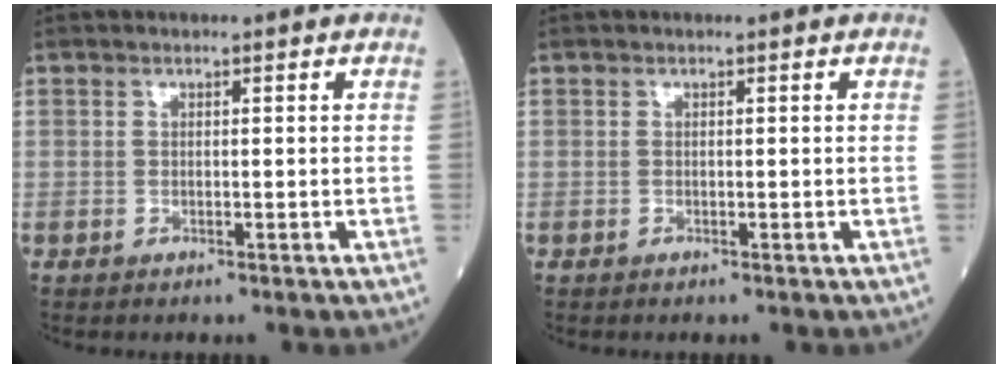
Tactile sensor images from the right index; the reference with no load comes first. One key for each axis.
{"total": 0.0}